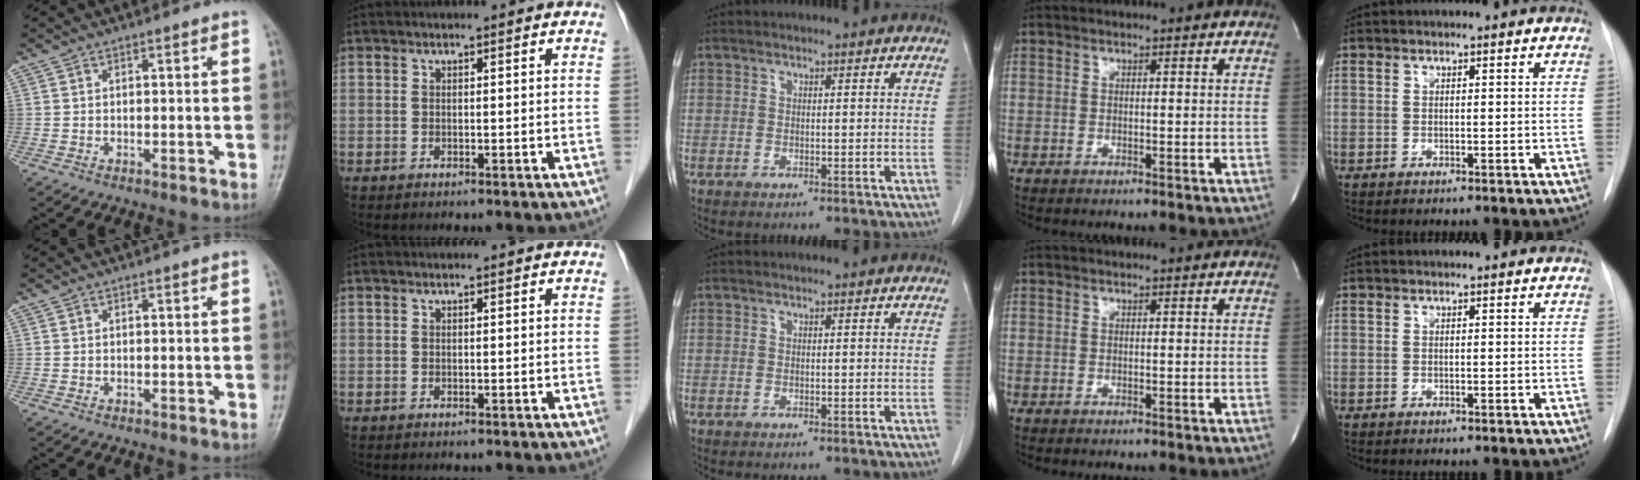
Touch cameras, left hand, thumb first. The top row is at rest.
{}